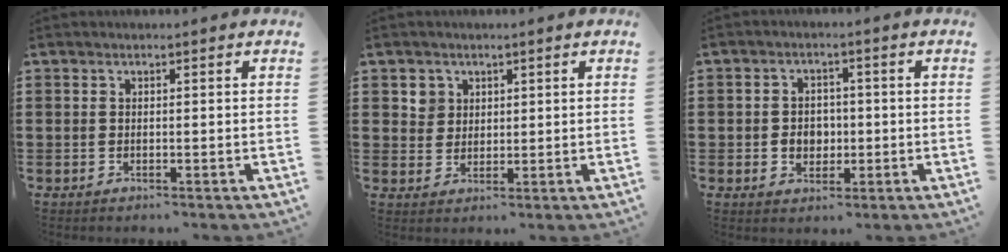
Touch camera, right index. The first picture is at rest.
{"total": 2.9, "force": [1.5, 2.5, 0.2], "torque": [-0.015, 0.011, 0.028]}
{"total": 3.5, "force": [-0.4, 3.1, 1.7], "torque": [-0.033, 0.005, -0.014]}